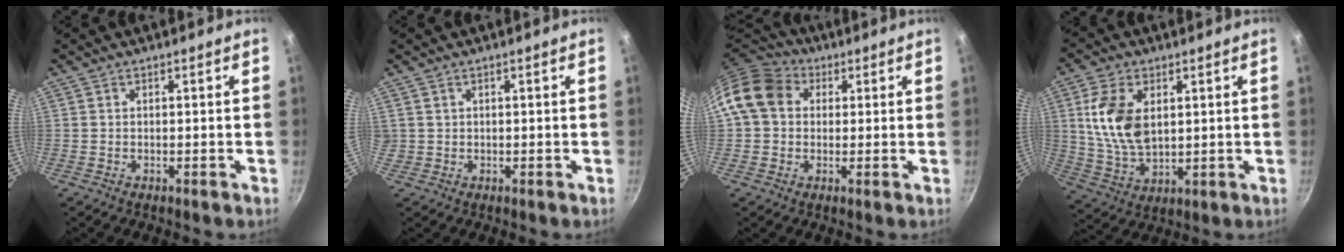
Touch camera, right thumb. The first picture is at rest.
{"total": 0.9, "force": [0.3, 0.8, 0.1], "torque": [0.002, 0.008, 0.008]}
{"total": 11.8, "force": [2.5, 9.6, 6.2], "torque": [-0.092, 0.025, 0.027]}
{"total": 12.3, "force": [2.8, 7.5, 9.3], "torque": [-0.170, -0.020, 0.061]}